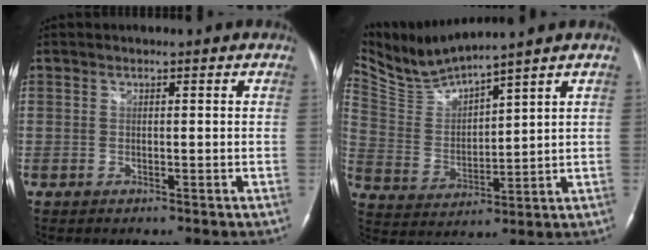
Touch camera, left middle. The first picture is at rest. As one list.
[{"total": 7.7, "force": [7.5, -0.8, 1.7], "torque": [-0.060, -0.004, 0.166]}]